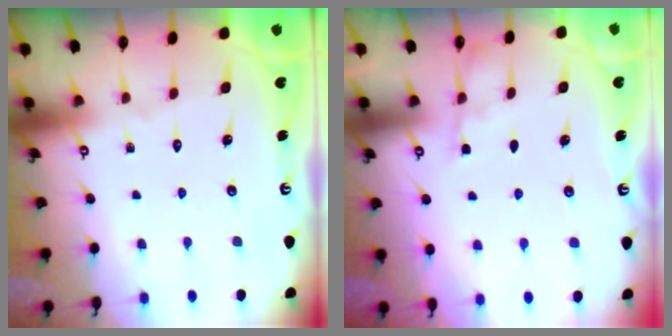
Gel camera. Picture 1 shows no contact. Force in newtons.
{"total": 2.2, "press": 2.2, "slide": 0.3}